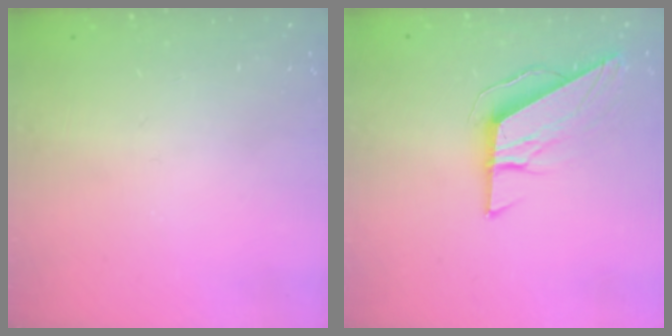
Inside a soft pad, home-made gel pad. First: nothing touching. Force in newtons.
{"total": 8.8, "press": 8.8, "slide": 0.4}